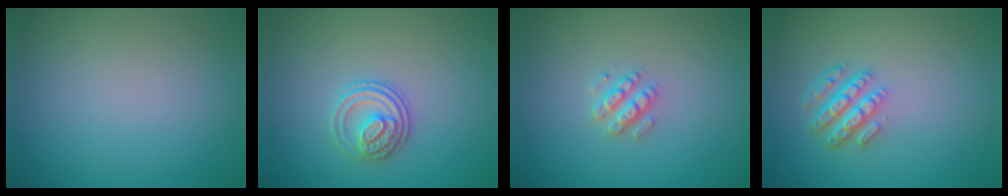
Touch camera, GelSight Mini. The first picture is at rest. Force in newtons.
{"total": 2.7, "press": 2.6, "slide": 0.7}
{"total": 2.1, "press": 2.0, "slide": 0.5}
{"total": 4.3, "press": 3.2, "slide": 2.9}